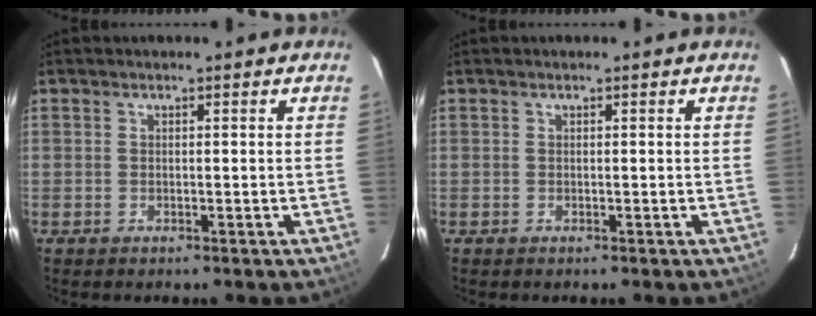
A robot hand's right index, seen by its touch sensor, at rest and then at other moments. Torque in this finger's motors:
{"motor_torque": [0.00, 0.00, 0.00, 0.00]}